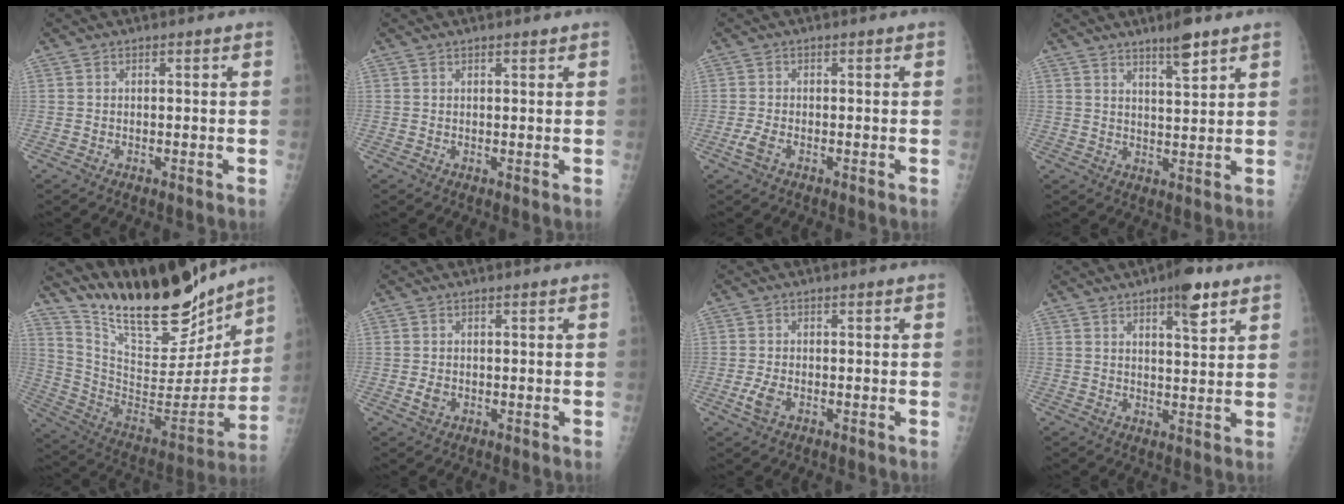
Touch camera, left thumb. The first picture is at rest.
{"total": 0.9, "force": [0.7, 0.3, 0.5], "torque": [-0.007, -0.003, 0.011]}
{"total": 2.1, "force": [-0.9, 1.0, 1.6], "torque": [-0.043, -0.002, -0.022]}
{"total": 5.6, "force": [4.0, 0.8, 3.8], "torque": [-0.056, -0.028, 0.064]}
{"total": 27.5, "force": [21.9, 8.6, 14.2], "torque": [-0.203, -0.100, 0.357]}
{"total": 1.7, "force": [-0.3, 1.3, 1.1], "torque": [-0.019, -0.001, -0.004]}
{"total": 2.7, "force": [-0.9, 1.4, 2.1], "torque": [-0.051, -0.003, -0.020]}
{"total": 6.9, "force": [4.3, 2.0, 5.1], "torque": [-0.064, -0.022, 0.059]}